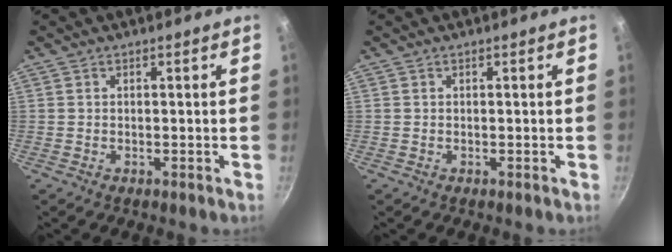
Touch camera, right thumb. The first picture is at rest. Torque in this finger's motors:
{"motor_torque": [-0.01, 0.01, 0.08, -0.06, 0.00]}